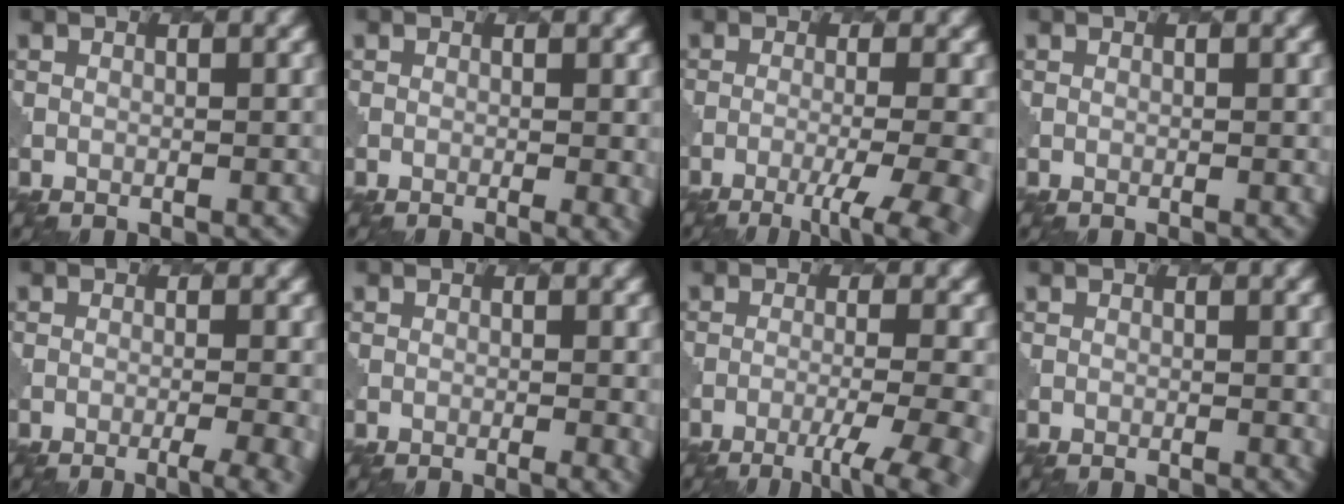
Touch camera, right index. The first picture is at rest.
{"total": 2.0, "force": [-0.2, 0.6, 1.9], "torque": [-0.024, -0.004, 0.002]}
{"total": 6.8, "force": [-3.2, 1.9, 5.7], "torque": [-0.080, -0.009, -0.043]}
{"total": 0.0}
{"total": 4.6, "force": [-1.8, 1.7, 3.8], "torque": [-0.025, 0.007, -0.022]}
{"total": 1.7, "force": [-0.3, 0.4, 1.6], "torque": [-0.020, -0.001, -0.003]}
{"total": 6.2, "force": [-3.2, 1.4, 5.1], "torque": [-0.074, -0.007, -0.045]}
{"total": 0.7, "force": [0.2, 0.2, 0.6], "torque": [-0.009, -0.003, 0.004]}